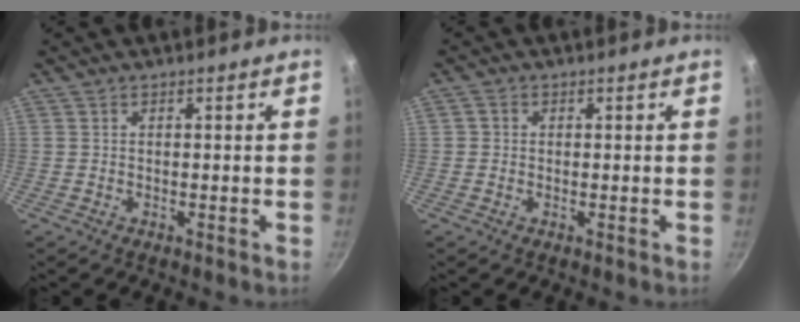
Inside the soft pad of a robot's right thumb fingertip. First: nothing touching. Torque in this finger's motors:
{"motor_torque": [-0.08, -0.59, -0.46, 0.24, -0.04]}